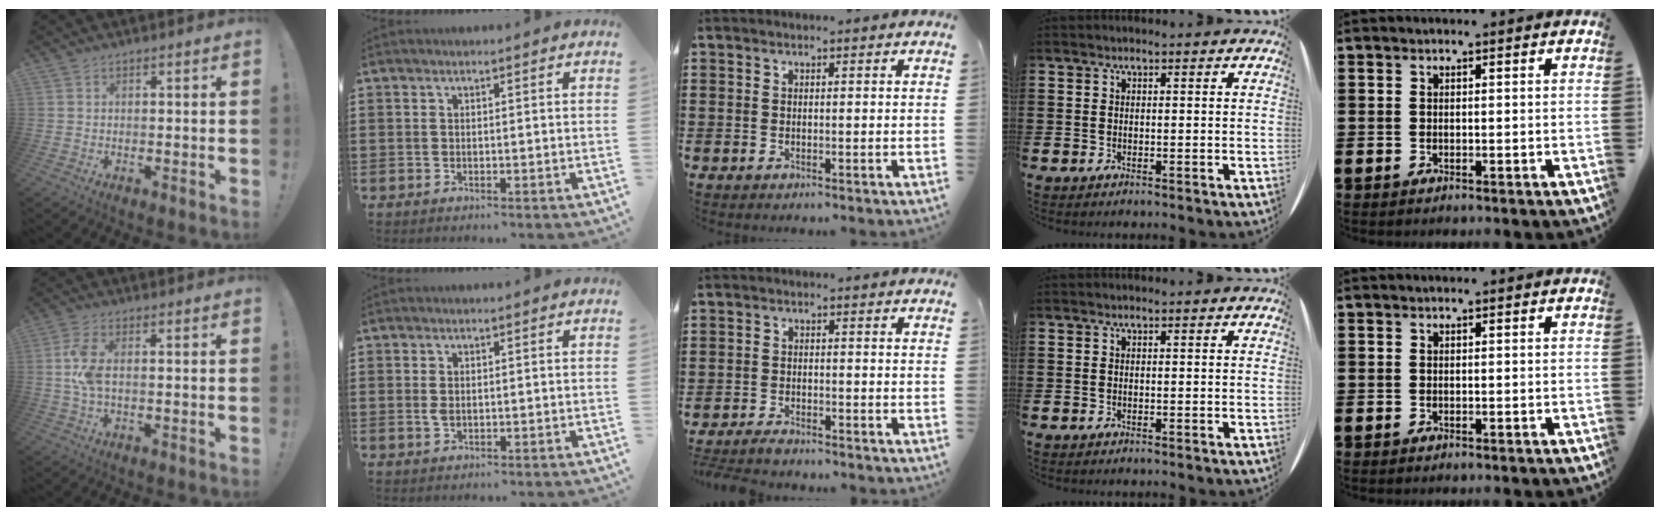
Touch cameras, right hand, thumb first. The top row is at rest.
{"thumb": {"total": 7.1, "force": [0.1, 3.0, 6.4], "torque": [-0.132, 0.002, 0.001]}, "index": {"total": 1.6, "force": [0.2, 0.9, 1.3], "torque": [-0.036, 0.001, 0.001]}, "middle": {"total": 2.1, "force": [-2.0, 0.3, 0.5], "torque": [-0.019, 0.000, -0.043]}}